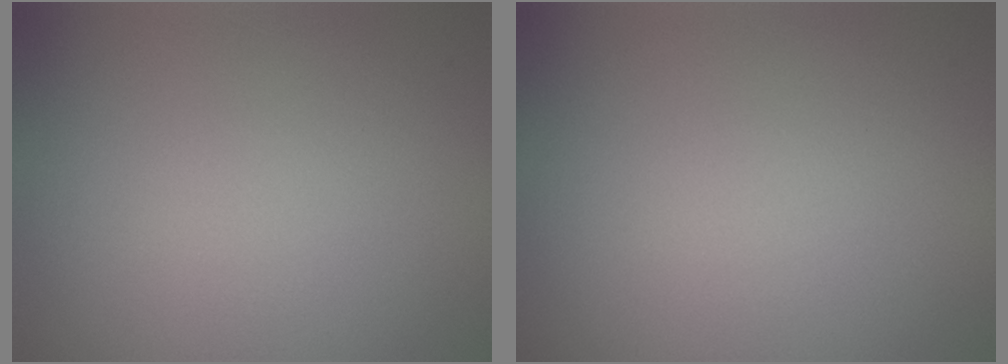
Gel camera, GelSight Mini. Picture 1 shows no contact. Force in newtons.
{"total": 0.0}